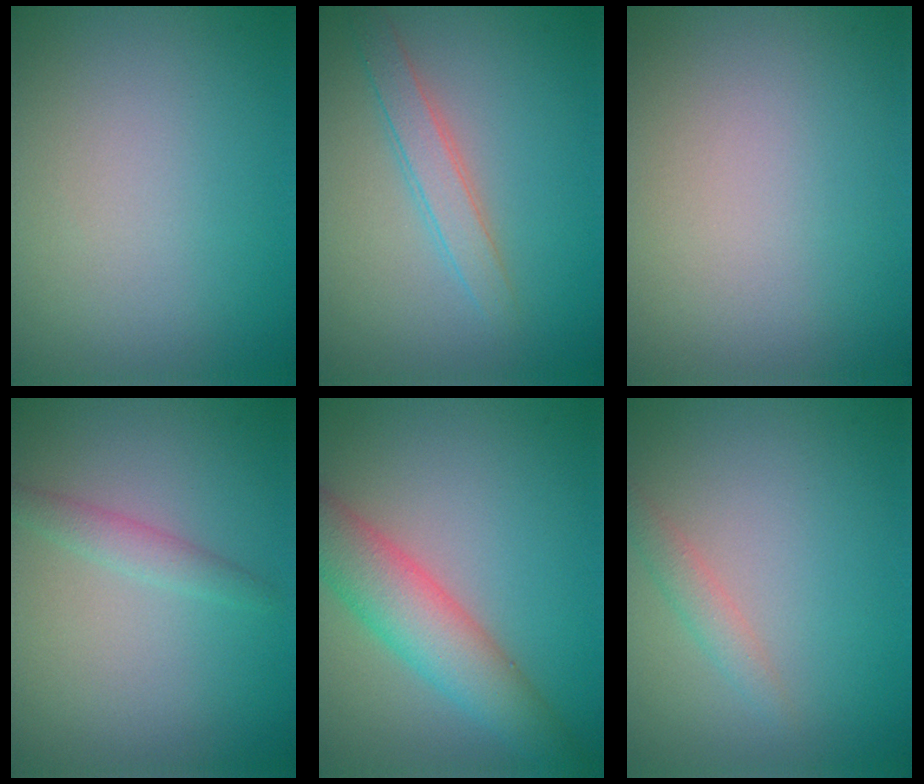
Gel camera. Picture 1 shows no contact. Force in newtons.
{"total": 2.3, "press": 2.3, "slide": 0.1}
{"total": 0.0}
{"total": 1.5, "press": 1.5, "slide": 0.1}
{"total": 5.4, "press": 5.4, "slide": 0.1}
{"total": 1.4, "press": 1.4, "slide": 0.1}